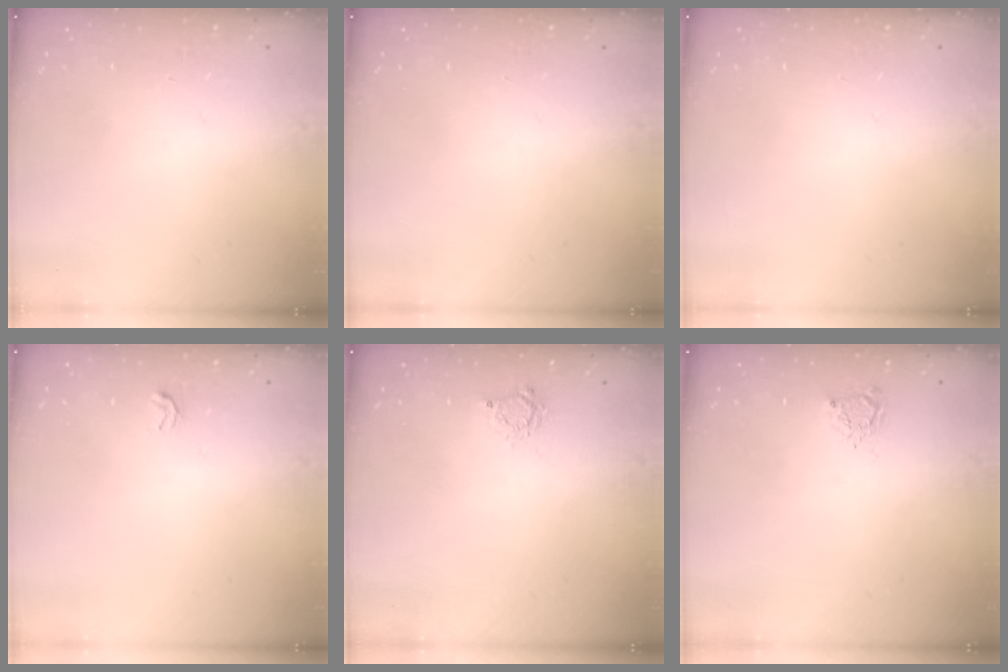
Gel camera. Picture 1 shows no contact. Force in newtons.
{"total": 0.0}
{"total": 0.0}
{"total": 2.5, "press": 2.5, "slide": 0.5}
{"total": 3.6, "press": 3.6, "slide": 0.5}
{"total": 3.8, "press": 3.8, "slide": 0.5}